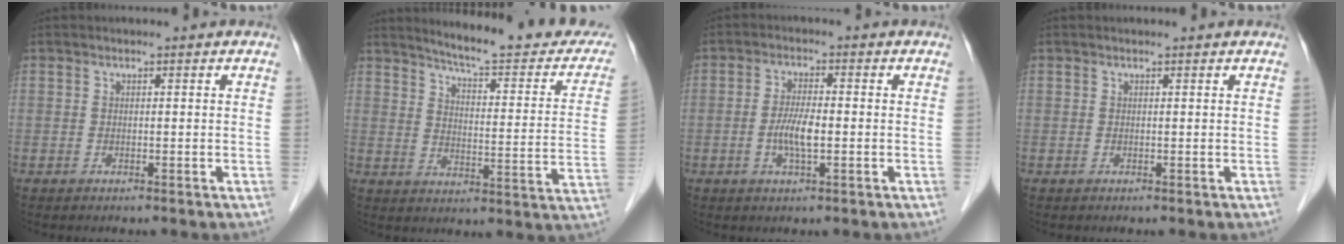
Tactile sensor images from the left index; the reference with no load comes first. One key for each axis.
{"total": 18.8, "fx": 17.0, "fy": 2.1, "fz": 7.8, "tx": -0.097, "ty": -0.066, "tz": 0.201}
{"total": 4.4, "fx": -1.4, "fy": 0.9, "fz": 4.1, "tx": -0.085, "ty": -0.007, "tz": -0.026}
{"total": 0.0}